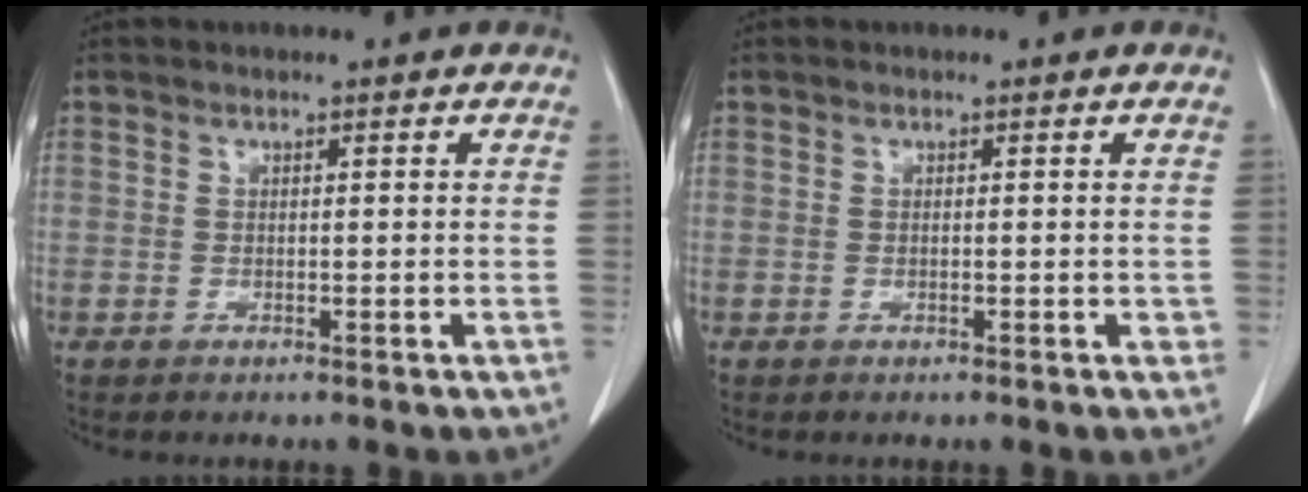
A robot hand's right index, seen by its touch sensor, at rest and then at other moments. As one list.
[{"total": 0.7, "force": [-0.1, 0.4, 0.6], "torque": [-0.005, 0.000, -0.003]}]